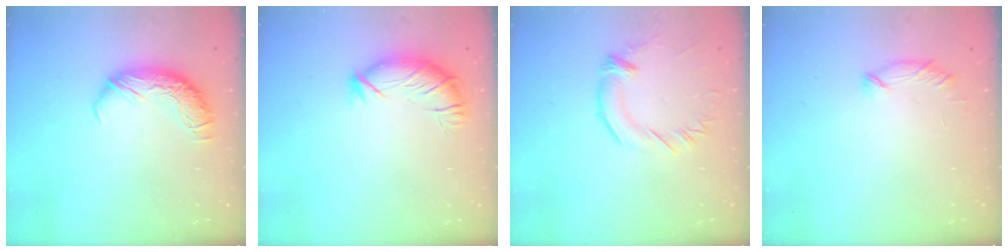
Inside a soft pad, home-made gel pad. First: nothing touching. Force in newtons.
{"total": 3.5, "press": 3.4, "slide": 0.9}
{"total": 2.3, "press": 2.3, "slide": 0.6}
{"total": 4.7, "press": 4.6, "slide": 1.2}